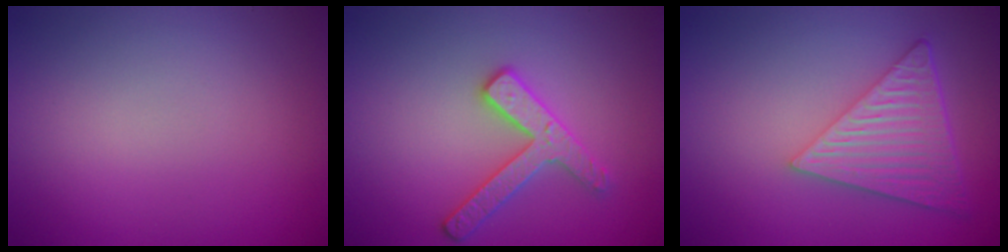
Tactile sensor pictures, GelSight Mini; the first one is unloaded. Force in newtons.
{"total": 2.9, "press": 2.8, "slide": 0.6}
{"total": 6.3, "press": 4.5, "slide": 4.4}